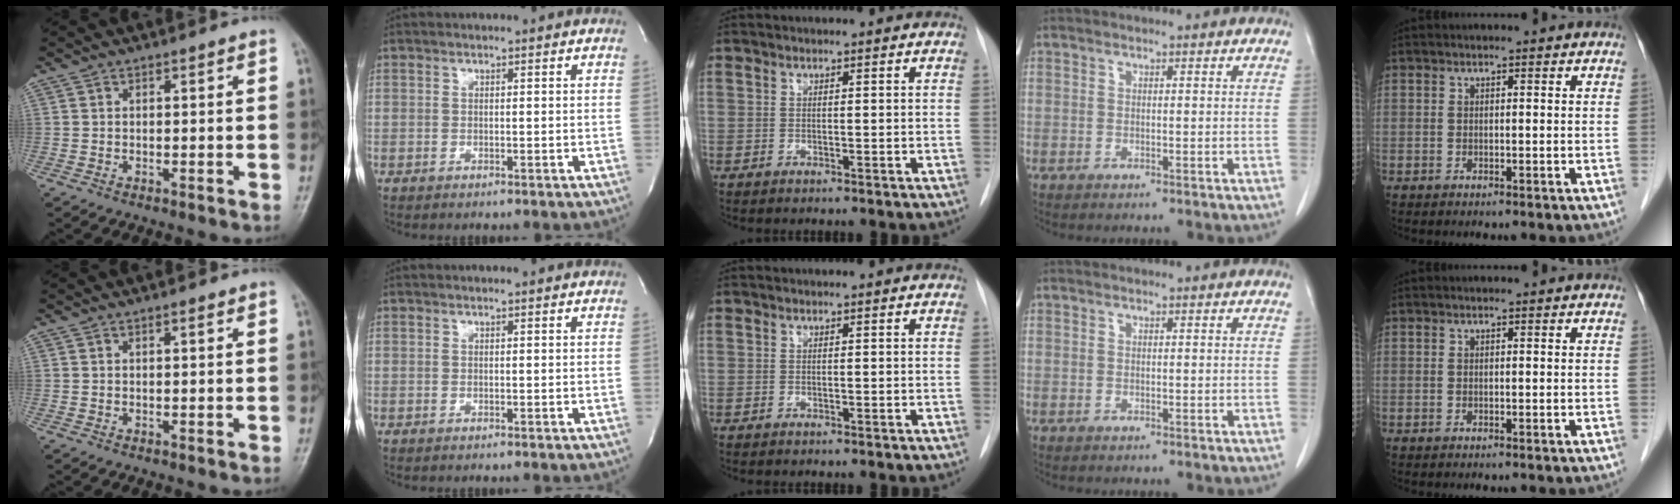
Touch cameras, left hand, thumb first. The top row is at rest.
{"thumb": {"total": 0.6, "force": [0.4, 0.1, 0.5], "torque": [-0.008, 0.000, 0.004]}, "index": {"total": 0.6, "force": [0.5, 0.0, 0.2], "torque": [-0.008, 0.005, 0.008]}}